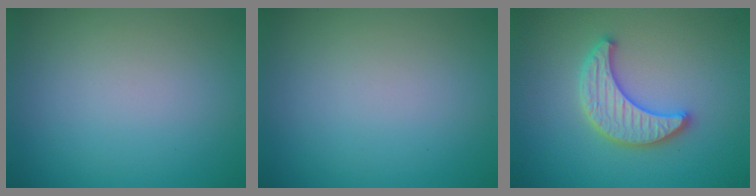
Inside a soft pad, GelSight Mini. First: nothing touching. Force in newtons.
{"total": 0.0}
{"total": 4.4, "press": 4.3, "slide": 0.8}